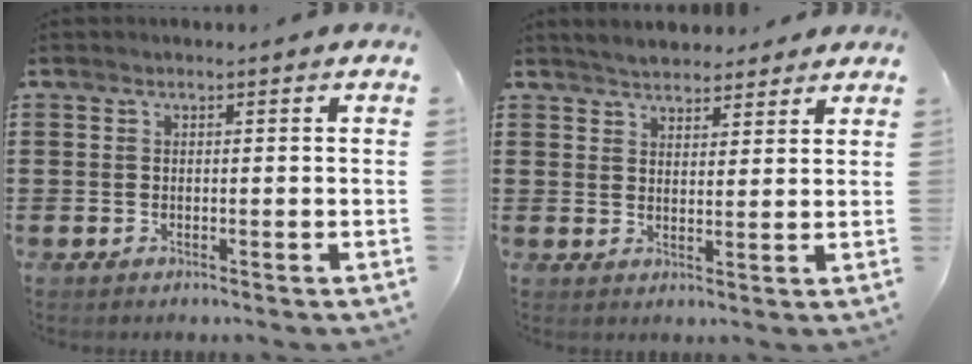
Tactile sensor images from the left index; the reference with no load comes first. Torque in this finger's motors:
{"motor_torque": [2.14, 0.00, 0.29, -0.02]}